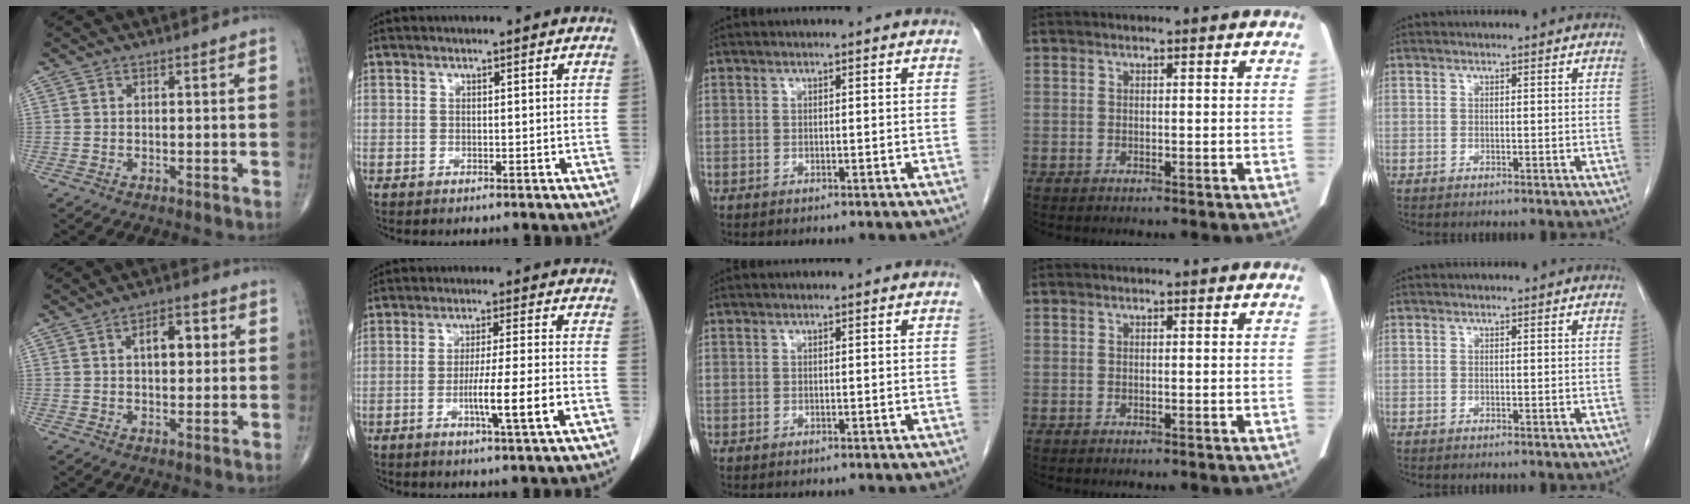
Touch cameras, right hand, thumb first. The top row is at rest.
{"thumb": {"total": 6.7, "force": [1.5, 3.7, 5.4], "torque": [-0.059, 0.007, 0.020]}, "index": {"total": 7.7, "force": [-2.3, -0.7, 7.3], "torque": [-0.119, -0.013, -0.039]}}